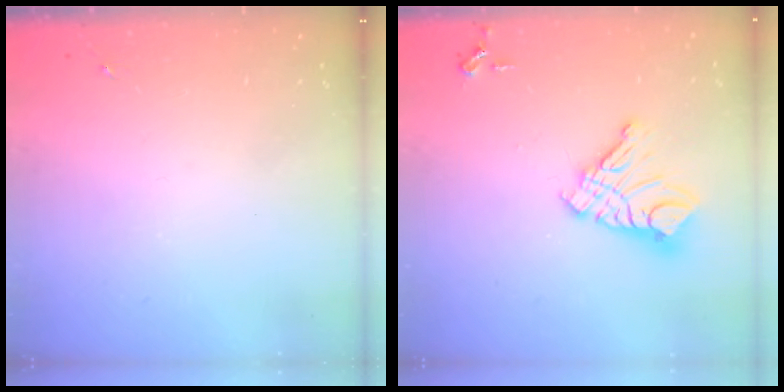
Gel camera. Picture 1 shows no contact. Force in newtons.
{"total": 14.6, "press": 14.5, "slide": 1.6}